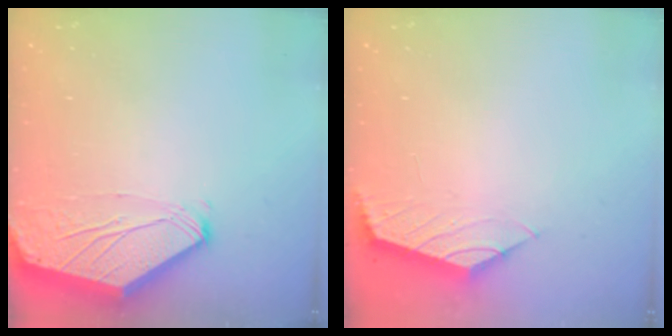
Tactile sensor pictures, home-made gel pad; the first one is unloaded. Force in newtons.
{"total": 0.9, "press": 0.9, "slide": 0.3}